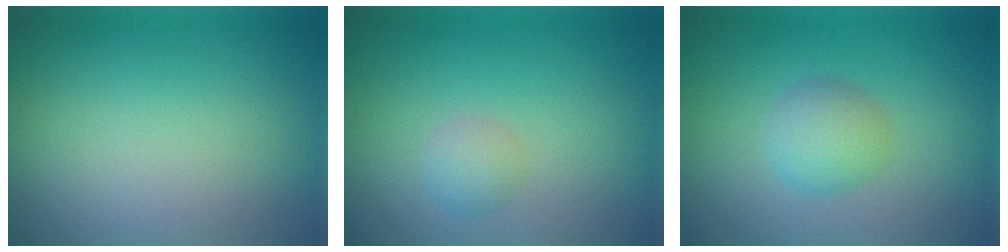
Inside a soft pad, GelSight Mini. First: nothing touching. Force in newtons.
{"total": 1.4, "press": 1.4, "slide": 0.0}
{"total": 2.6, "press": 2.6, "slide": 0.0}